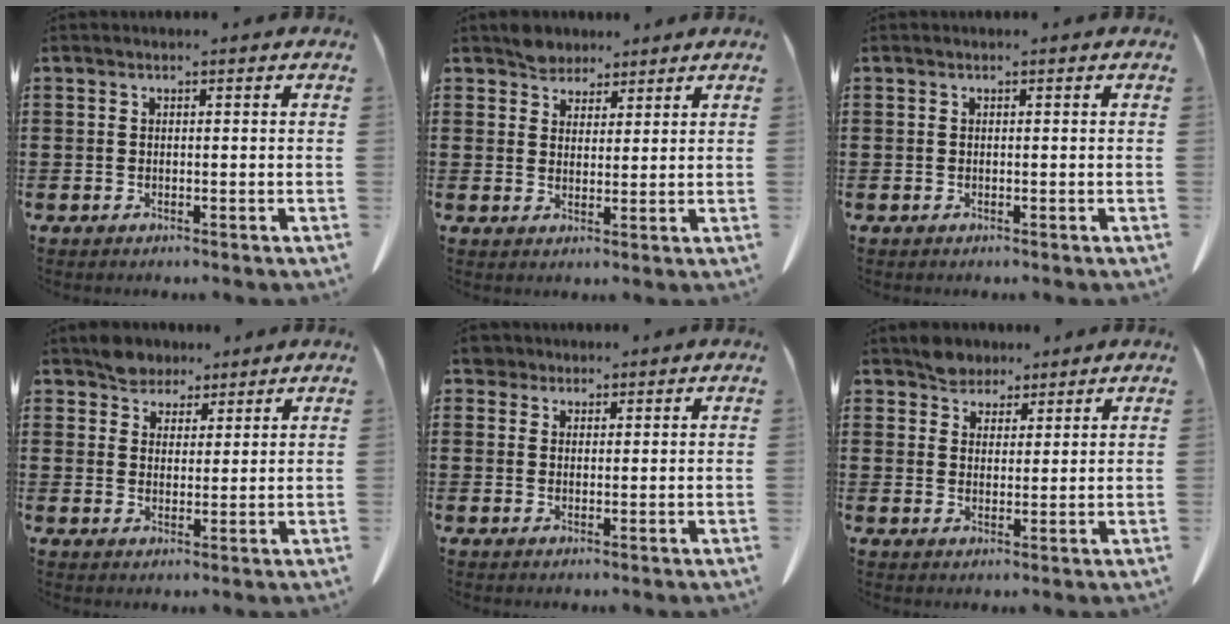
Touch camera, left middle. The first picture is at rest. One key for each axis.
{"total": 3.4, "fx": 3.1, "fy": 1.4, "fz": 0.1, "tx": -0.012, "ty": 0.002, "tz": 0.062}
{"total": 0.0}
{"total": 4.3, "fx": 3.8, "fy": 2.1, "fz": 0.3, "tx": -0.020, "ty": 0.003, "tz": 0.075}
{"total": 2.7, "fx": 2.2, "fy": 1.5, "fz": 0.8, "tx": -0.016, "ty": 0.005, "tz": 0.041}
{"total": 3.8, "fx": 3.4, "fy": 1.7, "fz": 0.1, "tx": -0.014, "ty": 0.002, "tz": 0.068}